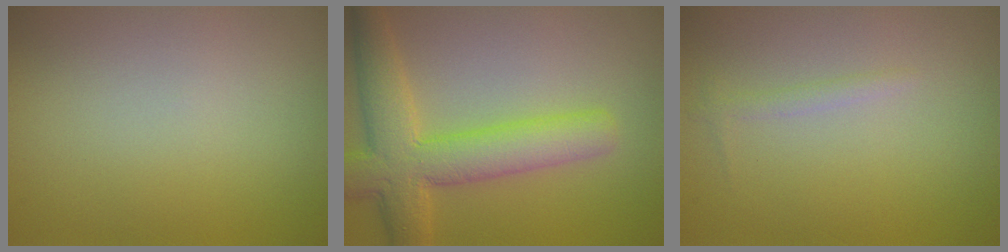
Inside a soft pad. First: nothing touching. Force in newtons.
{"total": 6.7, "press": 6.7, "slide": 0.2}
{"total": 0.8, "press": 0.8, "slide": 0.0}